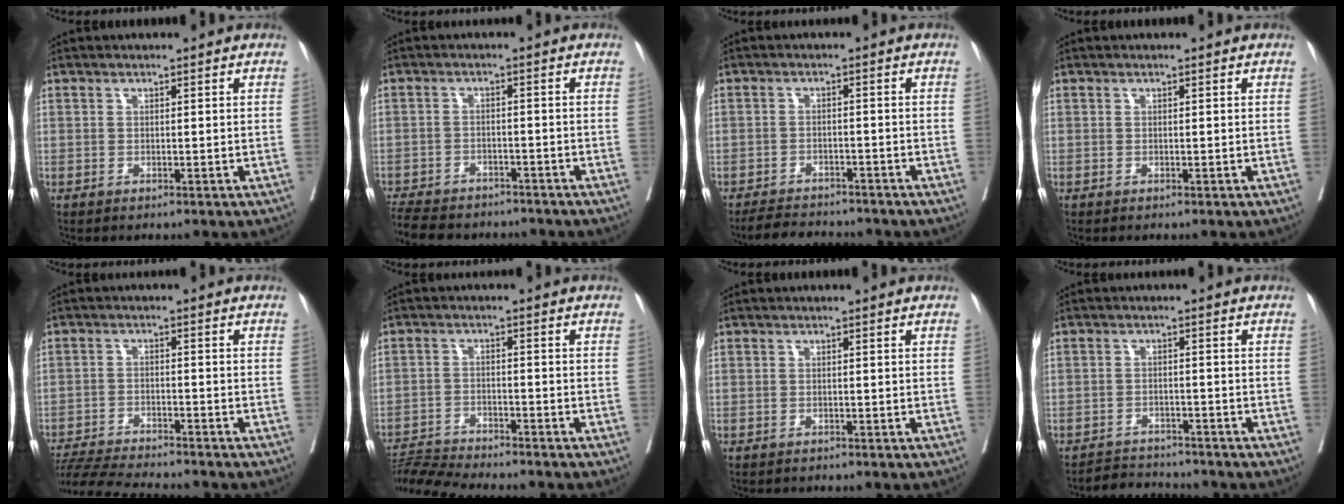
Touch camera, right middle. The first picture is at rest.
{"total": 14.0, "force": [-12.1, 4.6, 5.4], "torque": [-0.136, -0.014, -0.169]}
{"total": 7.1, "force": [-6.6, 1.6, 1.8], "torque": [-0.029, -0.007, -0.099]}
{"total": 0.0}
{"total": 11.8, "force": [-11.0, 0.3, 4.4], "torque": [-0.074, -0.014, -0.175]}
{"total": 8.0, "force": [-7.7, -0.9, 1.6], "torque": [-0.030, -0.008, -0.133]}
{"total": 0.6, "force": [-0.6, 0.2, 0.0], "torque": [-0.014, -0.001, -0.013]}
{"total": 4.2, "force": [-4.1, 0.6, -0.5], "torque": [0.004, -0.006, -0.068]}